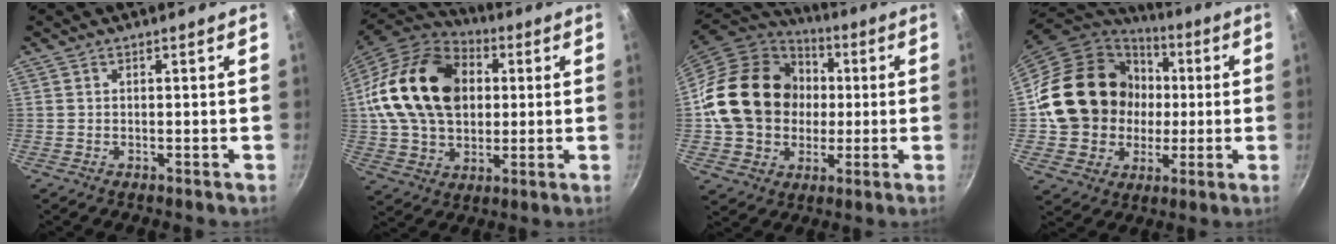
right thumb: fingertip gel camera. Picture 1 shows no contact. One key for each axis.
{"total": 24.0, "fx": 4.0, "fy": 17.4, "fz": 16.1, "tx": -0.269, "ty": 0.020, "tz": 0.067}
{"total": 22.1, "fx": 1.3, "fy": 18.4, "fz": 12.3, "tx": -0.198, "ty": 0.032, "tz": 0.029}
{"total": 21.1, "fx": 1.8, "fy": 18.7, "fz": 9.6, "tx": -0.156, "ty": 0.030, "tz": 0.046}